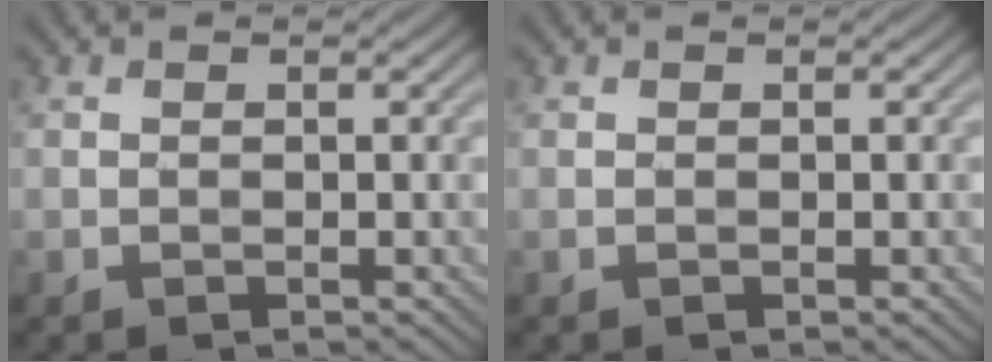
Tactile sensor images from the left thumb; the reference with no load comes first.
{"total": 0.0}